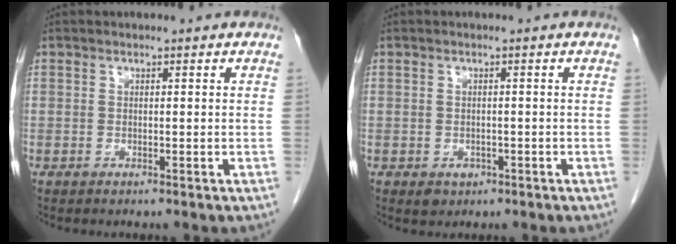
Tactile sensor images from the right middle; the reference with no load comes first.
{"total": 1.9, "force": [-0.9, 1.5, 0.8], "torque": [-0.010, 0.002, -0.002]}